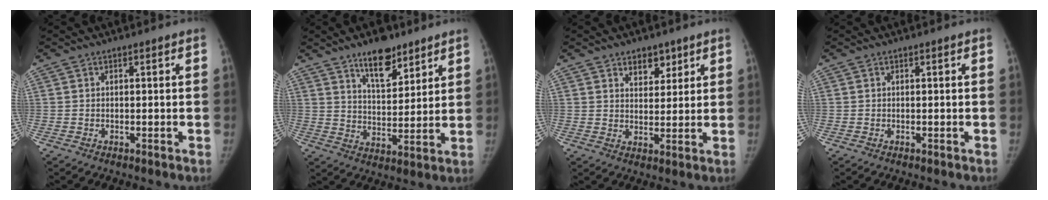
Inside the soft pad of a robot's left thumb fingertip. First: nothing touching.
{"total": 10.0, "force": [7.1, 4.3, 5.7], "torque": [-0.060, -0.049, 0.119]}
{"total": 5.1, "force": [3.2, 3.1, 2.4], "torque": [-0.007, -0.021, 0.052]}
{"total": 0.0}